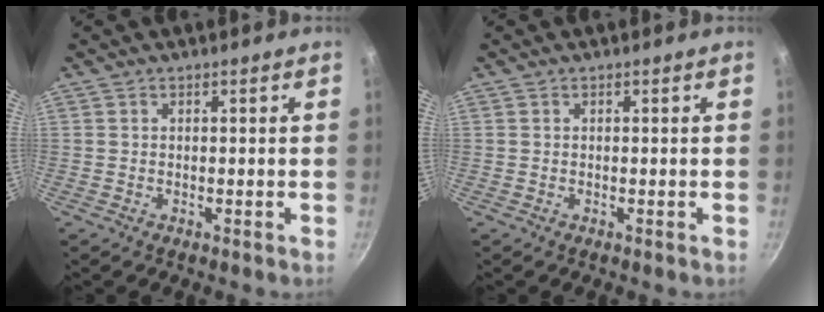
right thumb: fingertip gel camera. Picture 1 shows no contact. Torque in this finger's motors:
{"motor_torque": [-0.04, -0.03, 0.13, 0.00, 0.02]}